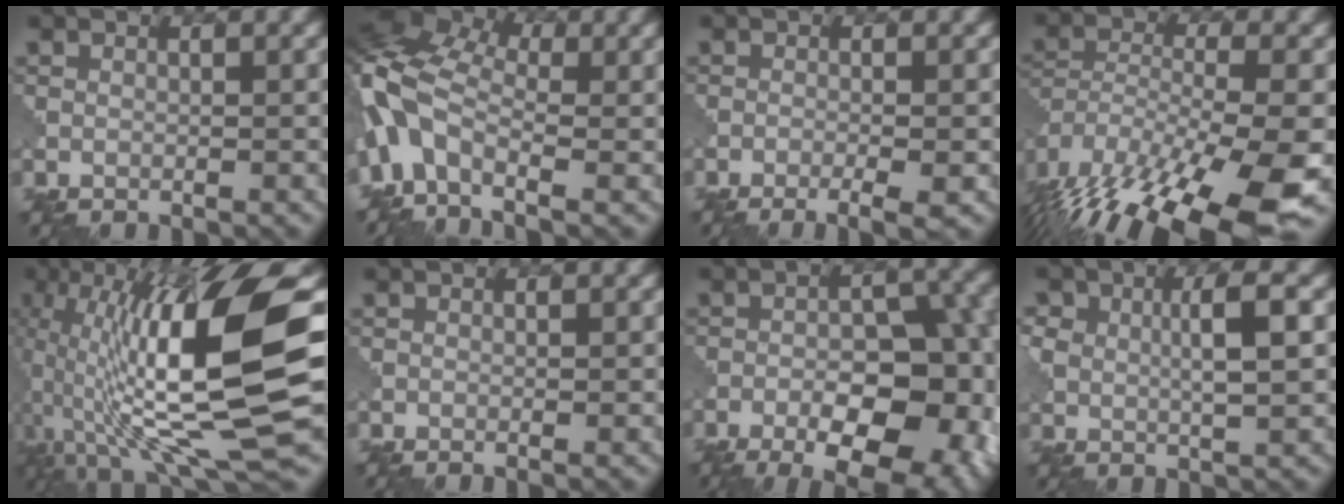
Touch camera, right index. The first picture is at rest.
{"total": 9.5, "force": [-1.7, 5.7, 7.4], "torque": [-0.200, 0.012, -0.049]}
{"total": 3.1, "force": [-1.9, 0.7, 2.4], "torque": [-0.022, 0.004, -0.028]}
{"total": 17.3, "force": [-12.1, 6.3, 10.7], "torque": [-0.232, -0.041, -0.169]}
{"total": 15.1, "force": [0.6, 3.9, 14.6], "torque": [-0.272, 0.013, 0.023]}
{"total": 0.5, "force": [-0.1, 0.1, 0.5], "torque": [-0.003, 0.000, -0.004]}
{"total": 13.4, "force": [-5.7, 6.2, 10.3], "torque": [-0.121, -0.008, -0.074]}
{"total": 3.6, "force": [1.0, 1.6, 3.1], "torque": [-0.068, 0.007, 0.021]}